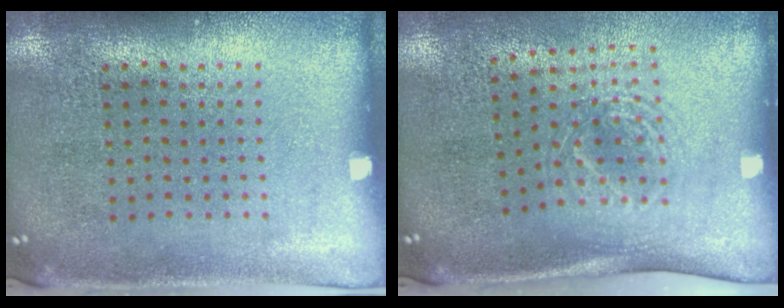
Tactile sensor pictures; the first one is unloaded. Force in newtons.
{"total": 1.8, "press": 1.3, "slide": 1.2}